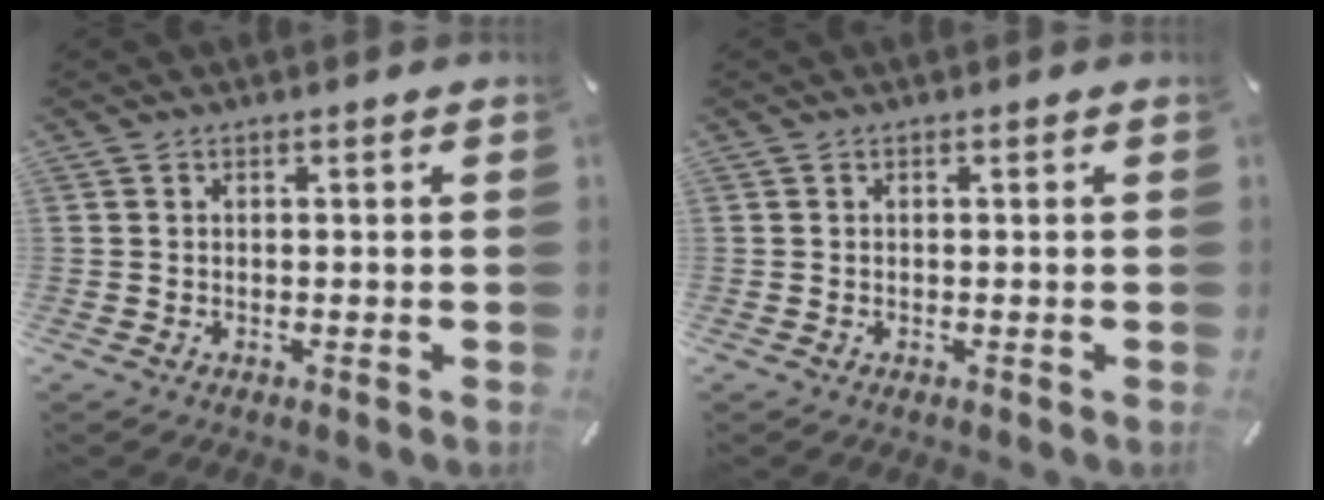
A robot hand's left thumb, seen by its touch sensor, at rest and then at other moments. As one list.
[{"total": 0.0}]